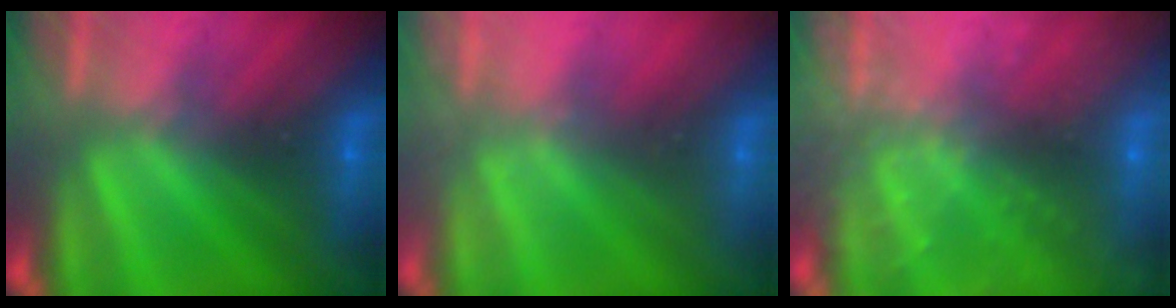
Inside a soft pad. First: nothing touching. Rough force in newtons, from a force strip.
{"total": 2.1}
{"total": 7.4}